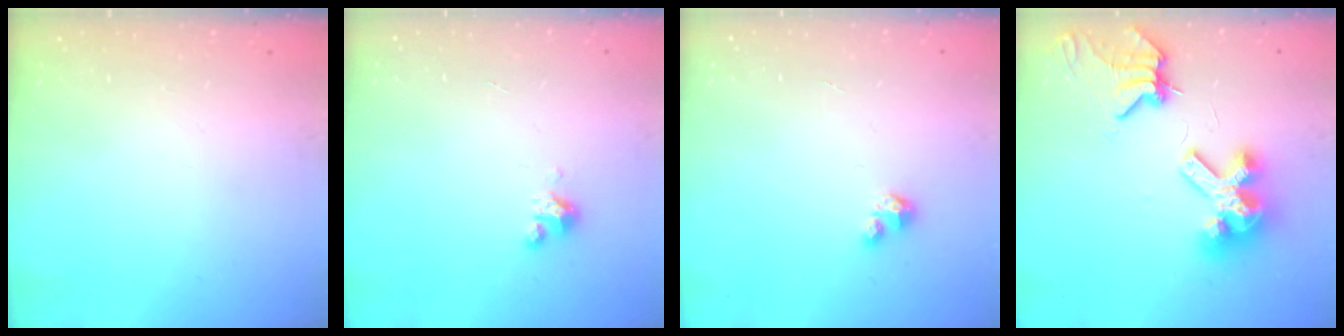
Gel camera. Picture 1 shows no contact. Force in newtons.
{"total": 2.5, "press": 2.5, "slide": 0.2}
{"total": 1.9, "press": 1.9, "slide": 0.1}
{"total": 11.5, "press": 11.4, "slide": 1.5}